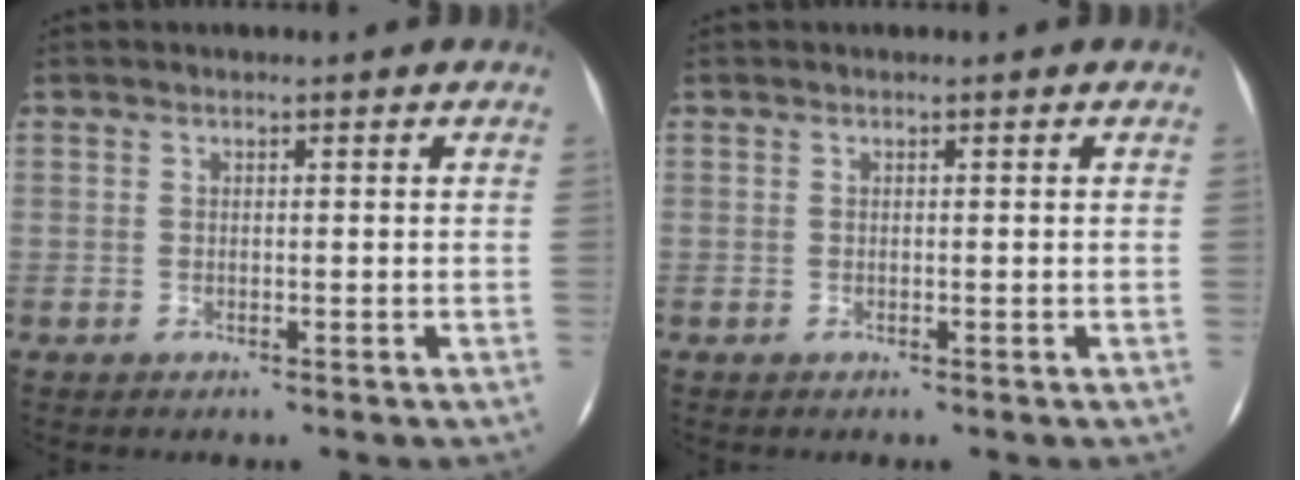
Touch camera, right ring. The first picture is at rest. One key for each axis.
{"total": 0.0}